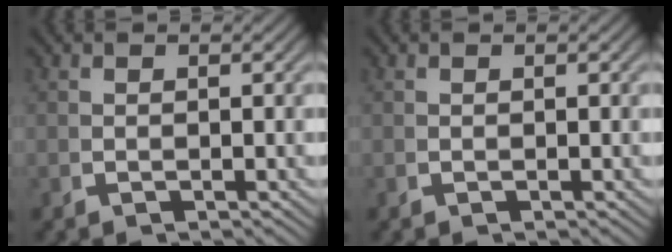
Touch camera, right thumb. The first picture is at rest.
{"total": 0.0}